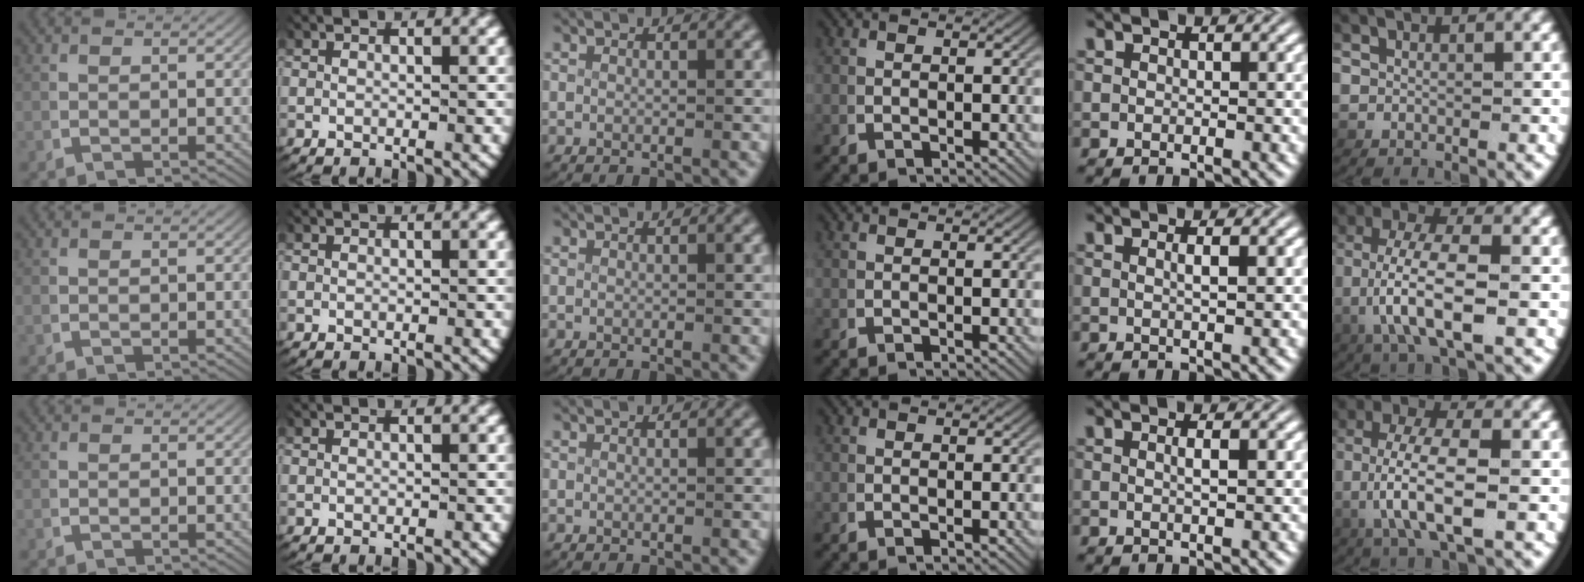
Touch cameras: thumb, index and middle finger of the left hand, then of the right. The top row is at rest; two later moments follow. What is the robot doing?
{"motion": "lift_and_place", "object": "ribbon"}